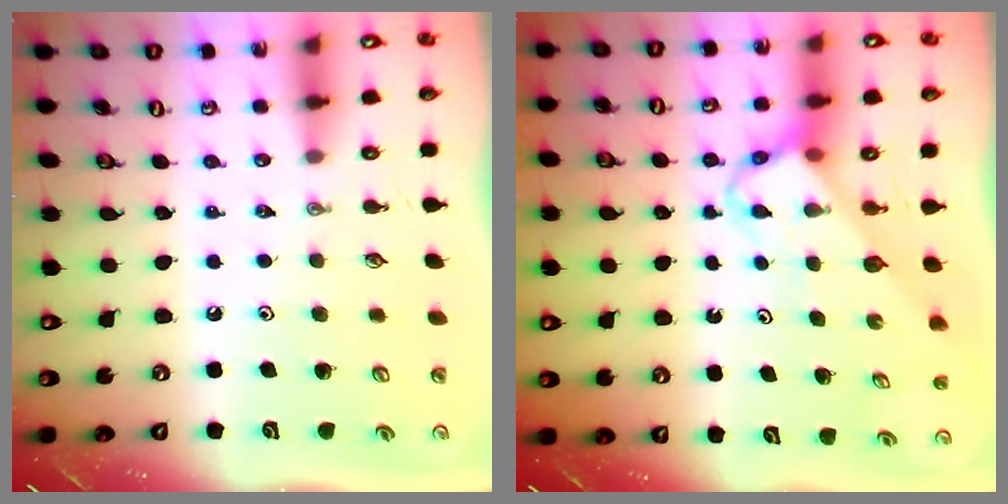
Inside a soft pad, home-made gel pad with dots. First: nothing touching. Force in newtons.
{"total": 3.7, "press": 3.7, "slide": 0.1}